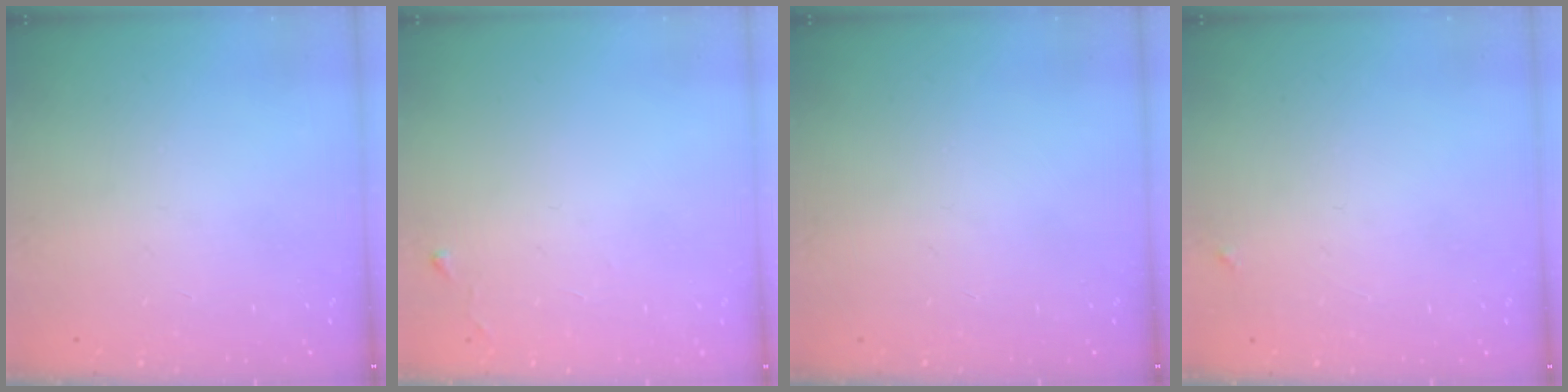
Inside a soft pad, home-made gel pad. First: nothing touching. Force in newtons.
{"total": 3.3, "press": 3.3, "slide": 0.5}
{"total": 0.0}
{"total": 3.3, "press": 3.3, "slide": 0.4}